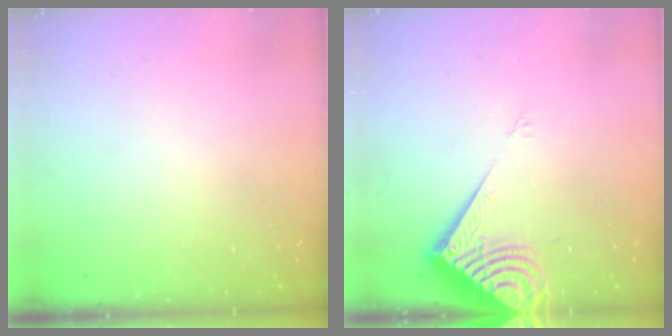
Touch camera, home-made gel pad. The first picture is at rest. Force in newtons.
{"total": 8.3, "press": 8.2, "slide": 1.1}